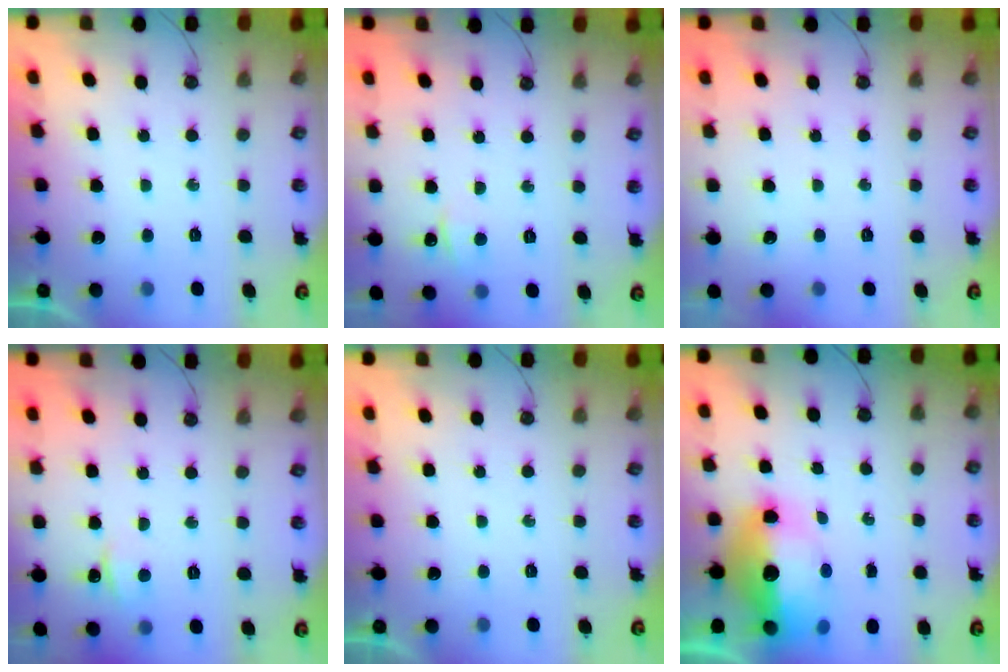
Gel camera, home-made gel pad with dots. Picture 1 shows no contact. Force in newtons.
{"total": 2.4, "press": 2.4, "slide": 0.4}
{"total": 0.0}
{"total": 1.9, "press": 1.9, "slide": 0.2}
{"total": 0.0}
{"total": 20.3, "press": 16.3, "slide": 12.0}